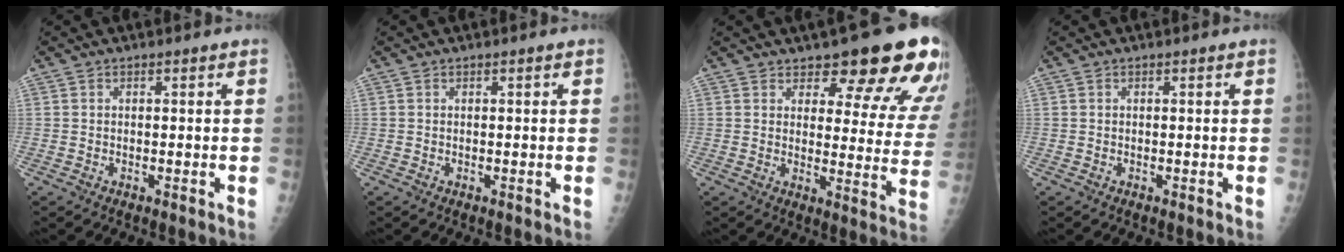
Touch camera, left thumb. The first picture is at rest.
{"total": 0.0}
{"total": 16.8, "force": [12.2, 5.6, 10.1], "torque": [-0.081, -0.071, 0.141]}
{"total": 0.0}